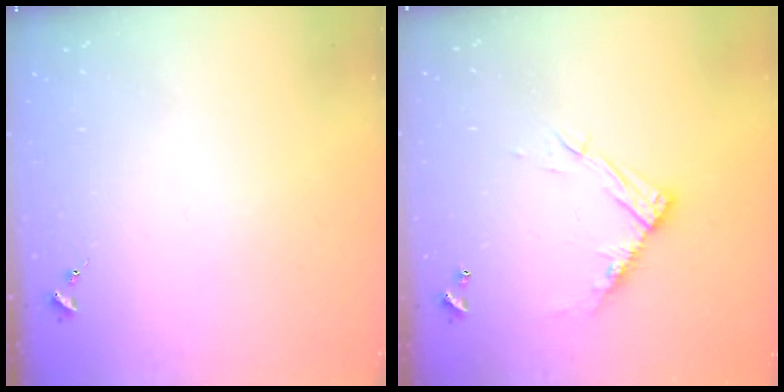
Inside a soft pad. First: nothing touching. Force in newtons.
{"total": 11.4, "press": 11.4, "slide": 0.7}